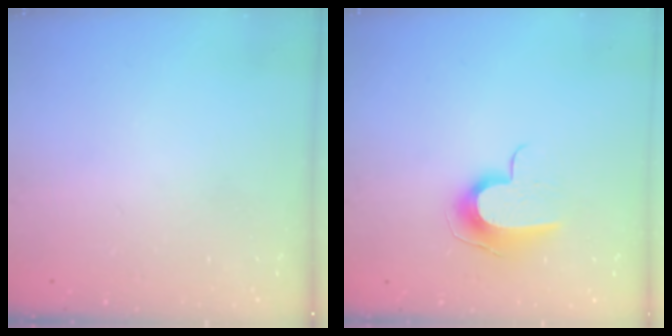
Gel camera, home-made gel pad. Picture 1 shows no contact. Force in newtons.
{"total": 9.0, "press": 9.0, "slide": 0.5}